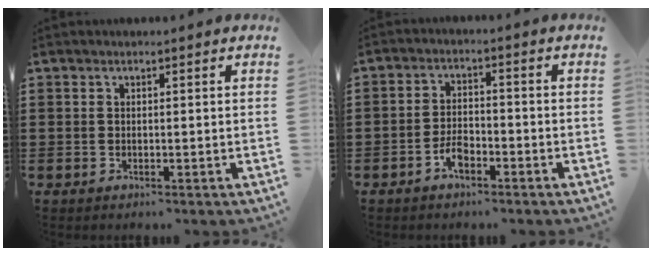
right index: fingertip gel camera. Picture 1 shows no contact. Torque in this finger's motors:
{"motor_torque": [1.30, 0.47, 0.36, 0.03]}